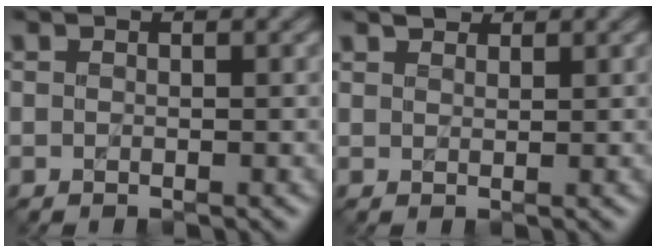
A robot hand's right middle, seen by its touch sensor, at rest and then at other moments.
{"total": 1.4, "force": [1.2, -0.1, -0.5], "torque": [0.003, -0.001, 0.021]}